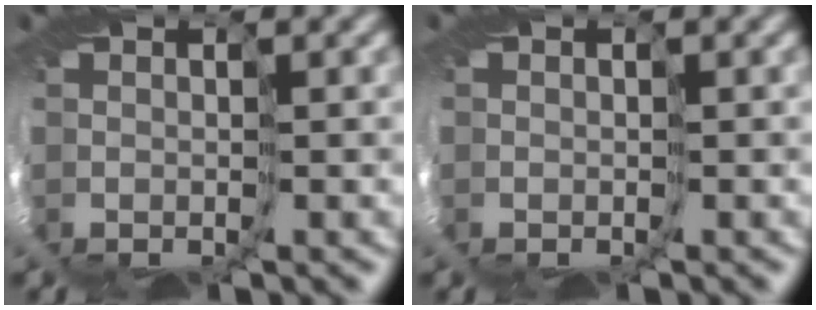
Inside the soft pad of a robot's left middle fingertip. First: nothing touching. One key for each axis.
{"total": 1.9, "fx": -0.3, "fy": 1.8, "fz": 0.5, "tx": -0.001, "ty": -0.009, "tz": 0.005}